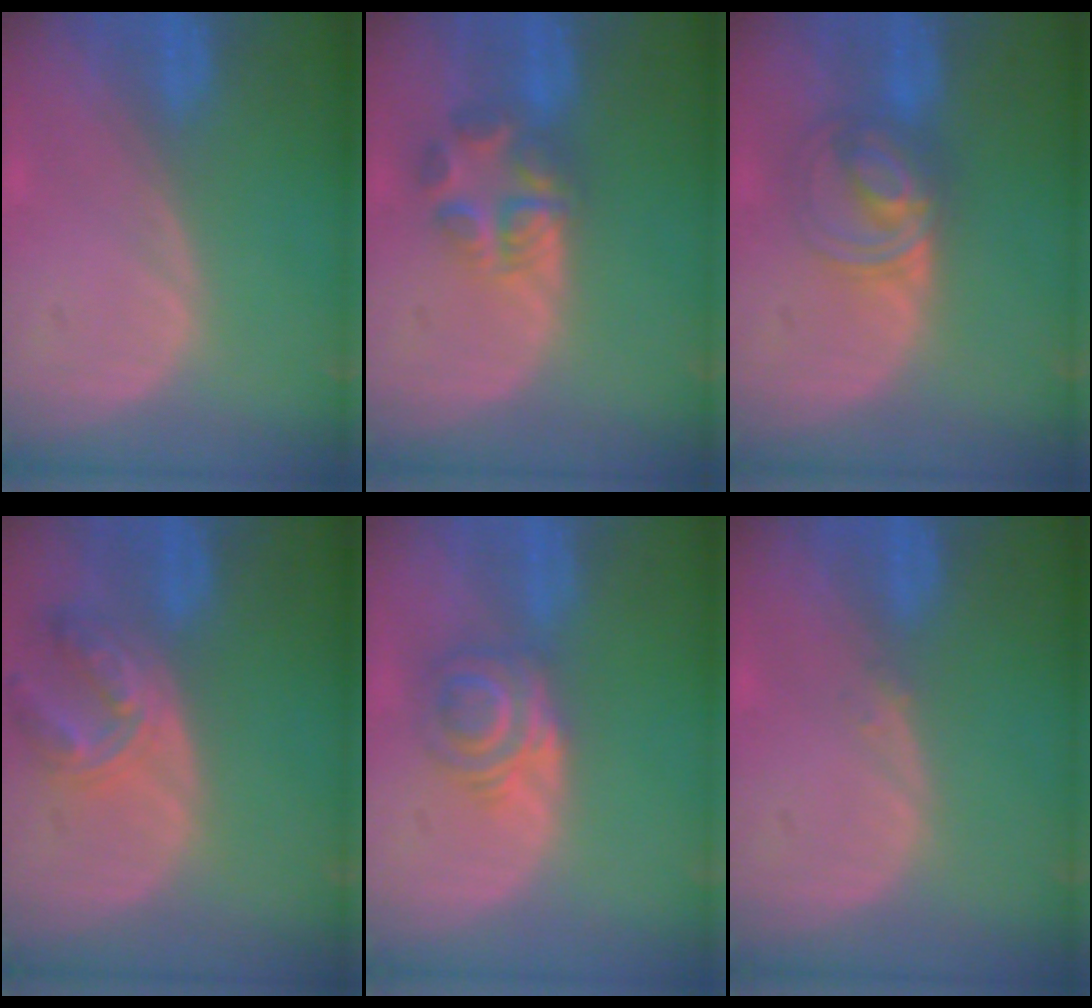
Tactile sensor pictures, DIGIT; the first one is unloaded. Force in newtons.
{"total": 5.6, "press": 5.5, "slide": 1.0}
{"total": 5.8, "press": 5.7, "slide": 0.5}
{"total": 7.6, "press": 6.6, "slide": 3.6}
{"total": 6.2, "press": 5.2, "slide": 3.3}
{"total": 0.6, "press": 0.5, "slide": 0.3}